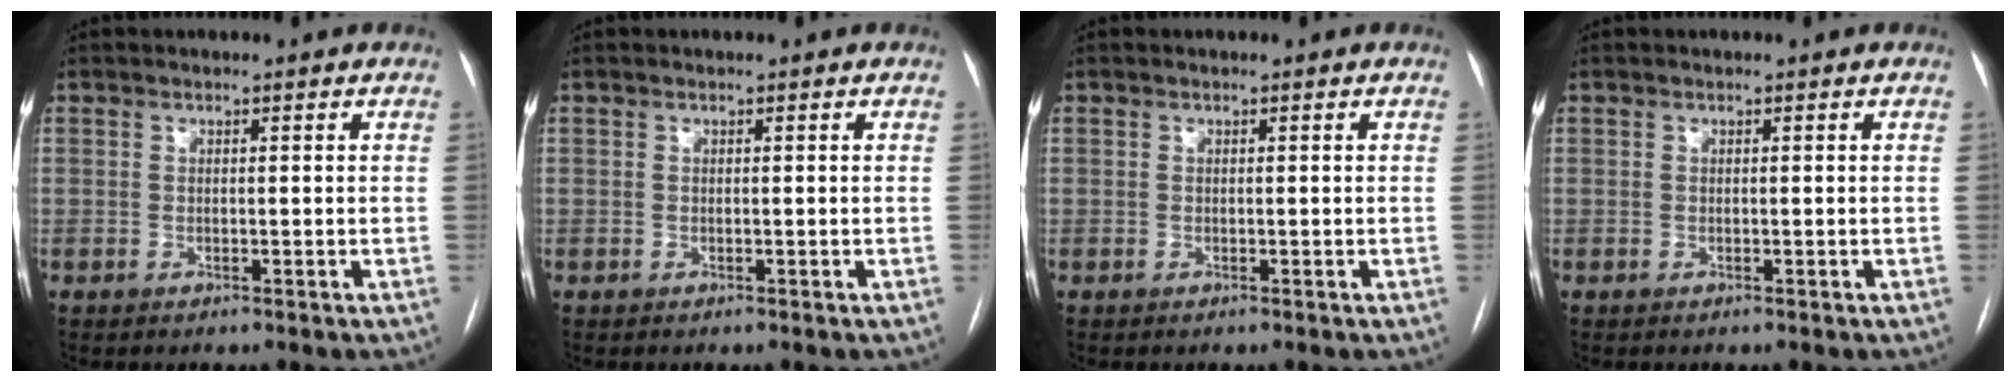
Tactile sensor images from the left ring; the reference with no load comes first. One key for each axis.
{"total": 0.0}
{"total": 0.0}
{"total": 0.0}